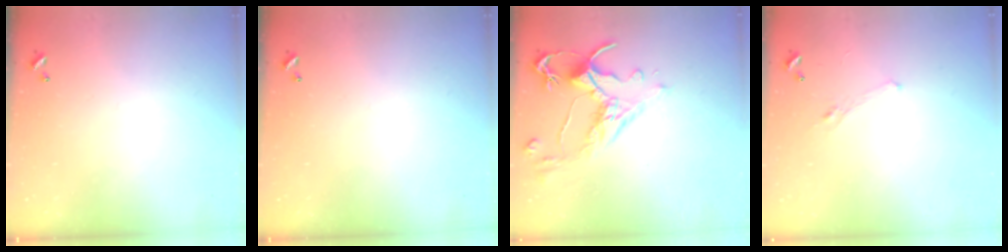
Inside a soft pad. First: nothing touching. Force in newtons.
{"total": 0.0}
{"total": 3.2, "press": 2.8, "slide": 1.5}
{"total": 1.2, "press": 0.8, "slide": 0.9}